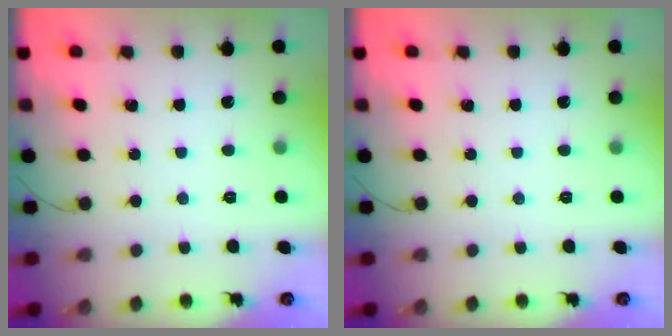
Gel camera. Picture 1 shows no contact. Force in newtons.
{"total": 0.0}